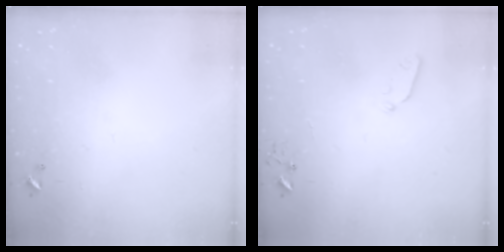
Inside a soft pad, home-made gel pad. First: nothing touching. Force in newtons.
{"total": 4.8, "press": 4.7, "slide": 0.7}